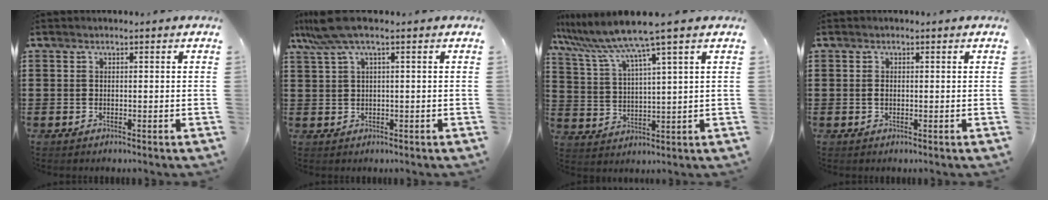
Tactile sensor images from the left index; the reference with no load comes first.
{"total": 4.9, "force": [2.1, 0.4, 4.4], "torque": [-0.103, -0.001, 0.035]}
{"total": 7.7, "force": [6.1, -1.1, 4.5], "torque": [-0.117, -0.043, 0.099]}
{"total": 0.8, "force": [0.0, 0.5, 0.6], "torque": [-0.014, 0.002, -0.002]}